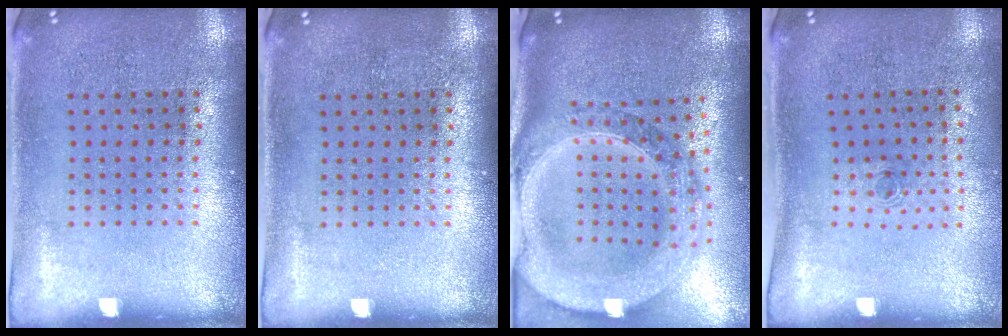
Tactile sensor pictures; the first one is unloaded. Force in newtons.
{"total": 0.0}
{"total": 3.4, "press": 2.8, "slide": 2.0}
{"total": 0.6, "press": 0.2, "slide": 0.5}